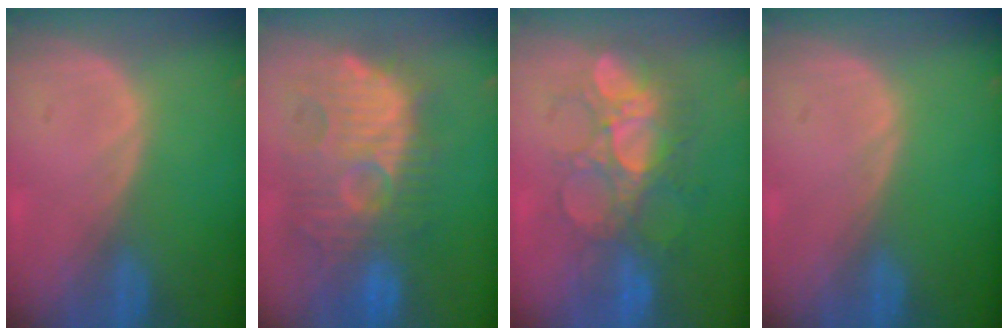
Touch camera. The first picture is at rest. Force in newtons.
{"total": 11.7, "press": 11.5, "slide": 2.4}
{"total": 9.1, "press": 8.7, "slide": 2.6}
{"total": 0.0}